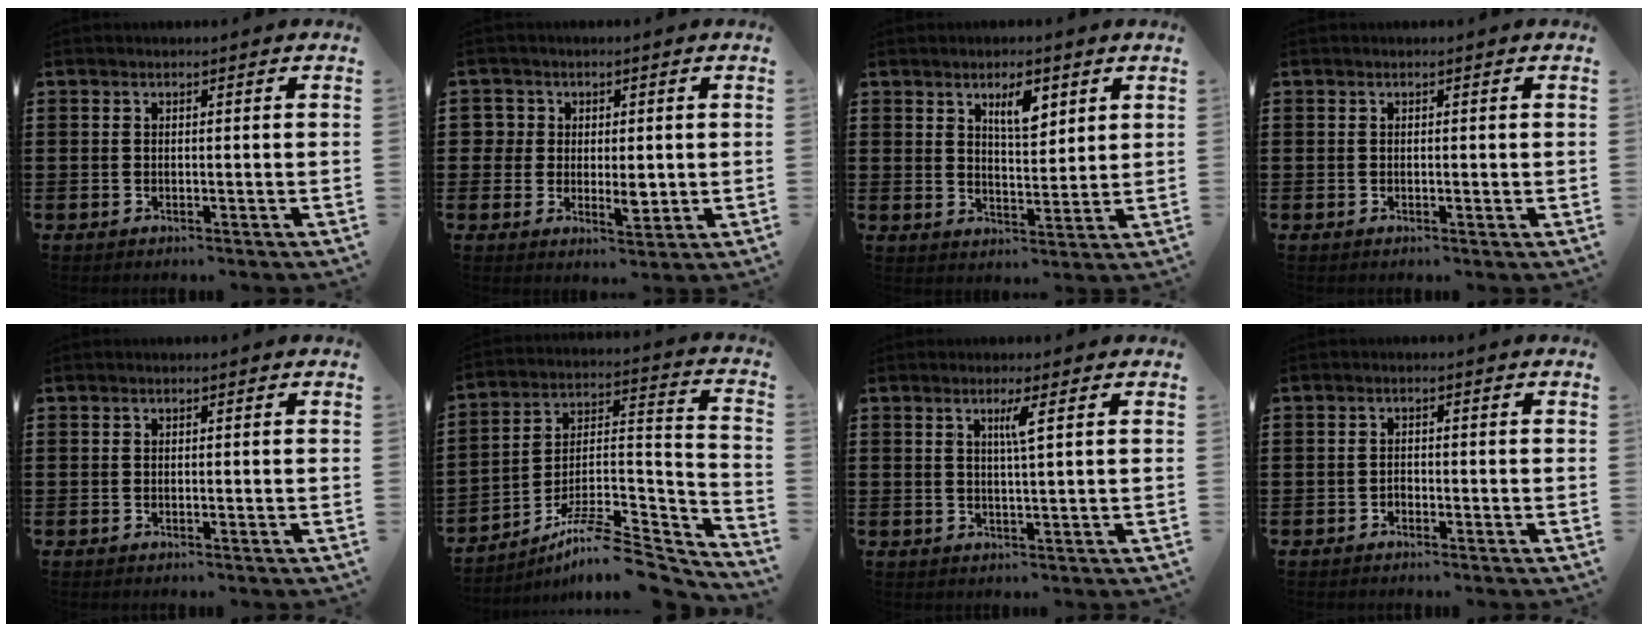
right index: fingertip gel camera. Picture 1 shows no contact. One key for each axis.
{"total": 4.0, "fx": 0.4, "fy": 3.2, "fz": 2.3, "tx": -0.046, "ty": 0.007, "tz": 0.005}
{"total": 5.0, "fx": 2.8, "fy": 1.9, "fz": 3.7, "tx": -0.055, "ty": -0.003, "tz": 0.044}
{"total": 0.0}
{"total": 0.0}
{"total": 9.6, "fx": -8.1, "fy": 2.4, "fz": 4.5, "tx": -0.073, "ty": 0.018, "tz": -0.158}
{"total": 2.6, "fx": 1.0, "fy": -0.4, "fz": 2.3, "tx": -0.047, "ty": -0.006, "tz": 0.015}
{"total": 1.0, "fx": -0.8, "fy": 0.5, "fz": 0.3, "tx": -0.009, "ty": -0.002, "tz": -0.017}